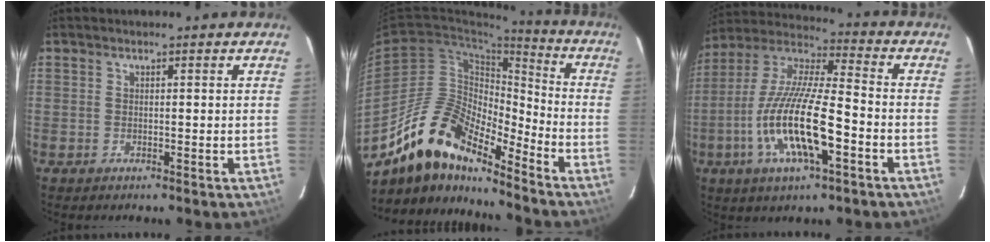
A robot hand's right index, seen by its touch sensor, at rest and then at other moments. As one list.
[{"total": 17.1, "force": [-13.6, 5.1, 9.1], "torque": [-0.163, -0.001, -0.262]}, {"total": 17.8, "force": [-6.1, 4.4, 16.1], "torque": [-0.326, -0.016, -0.122]}]